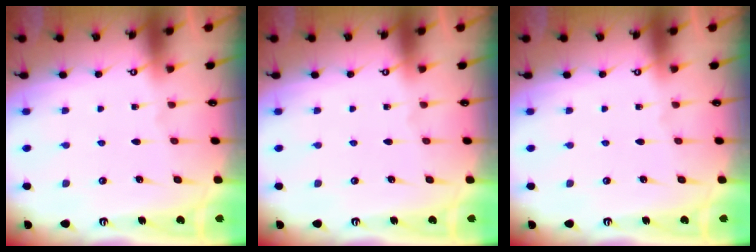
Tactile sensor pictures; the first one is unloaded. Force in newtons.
{"total": 0.0}
{"total": 0.0}